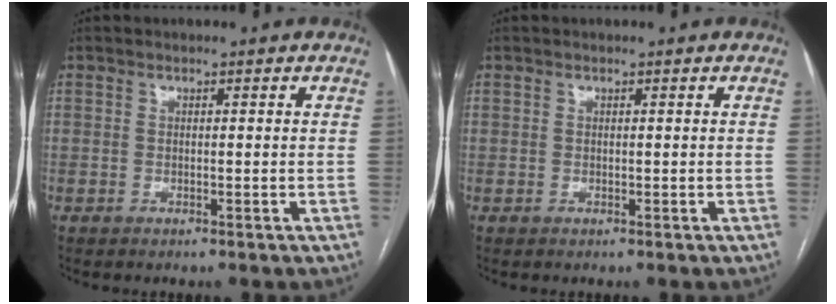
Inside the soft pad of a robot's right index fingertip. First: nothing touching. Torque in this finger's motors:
{"motor_torque": [0.93, 0.65, 0.16, 0.04]}